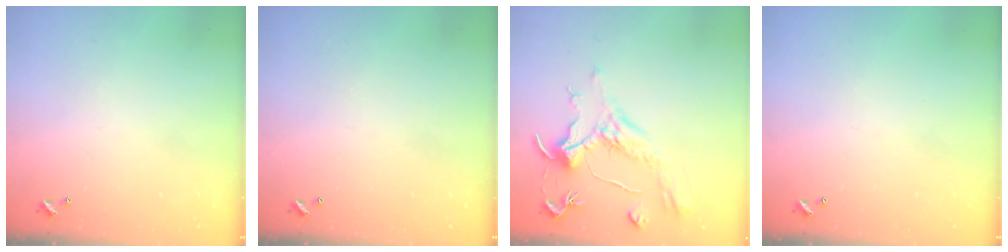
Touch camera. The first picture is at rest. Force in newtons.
{"total": 0.0}
{"total": 1.1, "press": 0.1, "slide": 1.1}
{"total": 0.0}